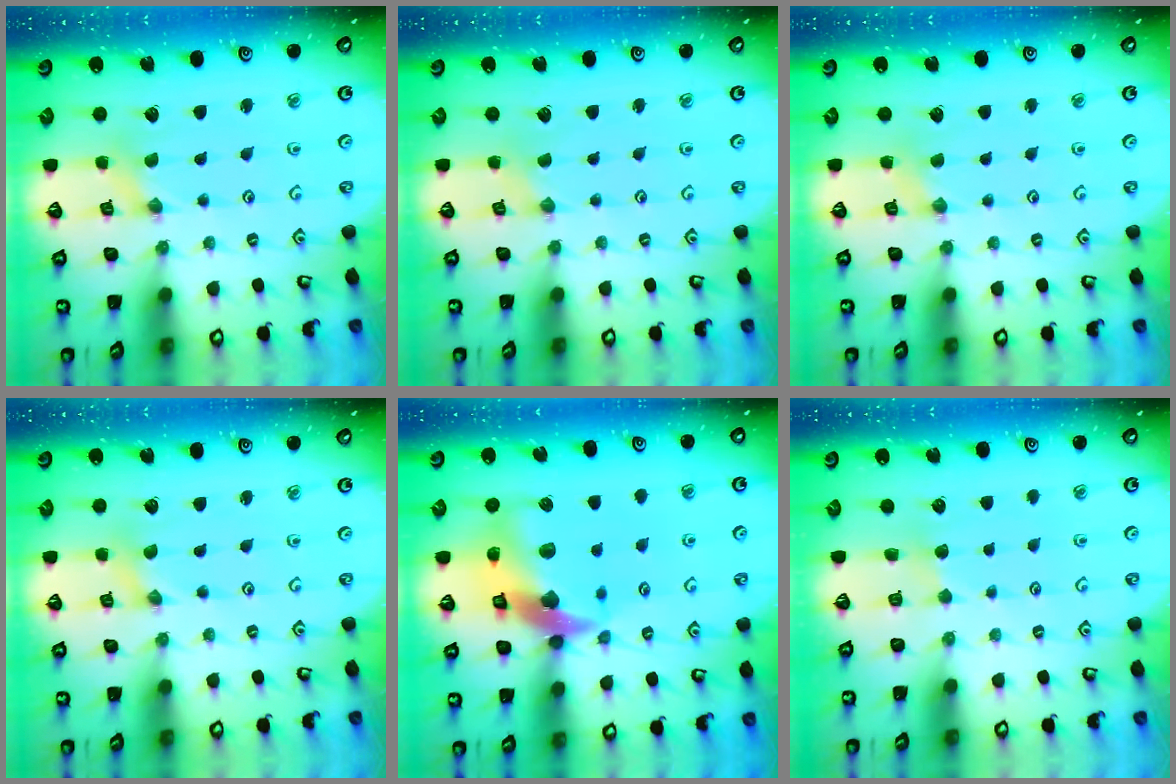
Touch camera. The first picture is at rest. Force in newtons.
{"total": 0.0}
{"total": 2.6, "press": 2.6, "slide": 0.3}
{"total": 0.0}
{"total": 15.6, "press": 15.4, "slide": 2.1}
{"total": 2.2, "press": 2.2, "slide": 0.3}